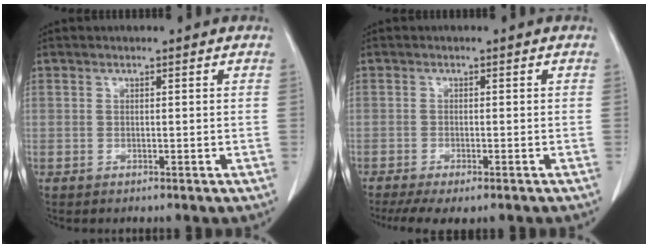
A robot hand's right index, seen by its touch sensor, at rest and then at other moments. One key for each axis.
{"total": 7.7, "fx": -6.0, "fy": 2.0, "fz": 4.4, "tx": -0.060, "ty": -0.011, "tz": -0.089}